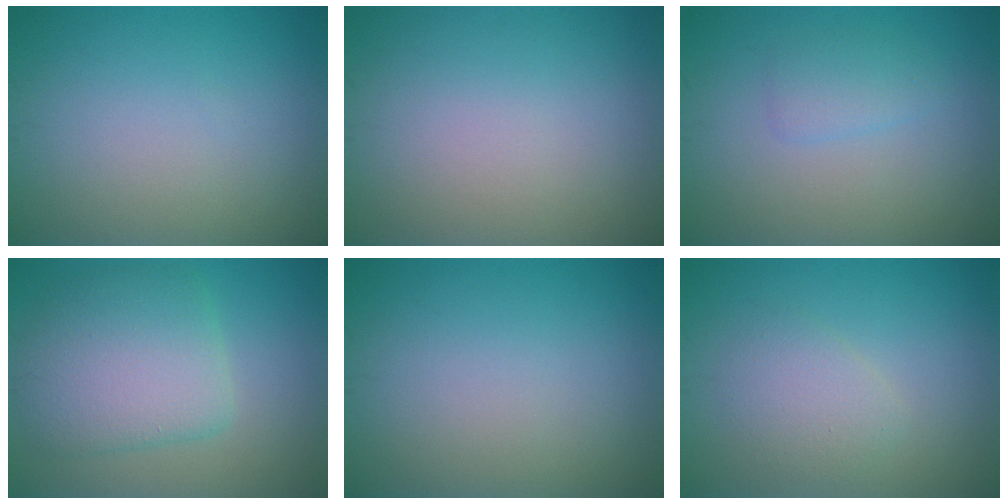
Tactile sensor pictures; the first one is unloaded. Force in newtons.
{"total": 0.0}
{"total": 1.6, "press": 1.6, "slide": 0.1}
{"total": 6.4, "press": 6.4, "slide": 0.2}
{"total": 0.0}
{"total": 2.4, "press": 2.4, "slide": 0.1}